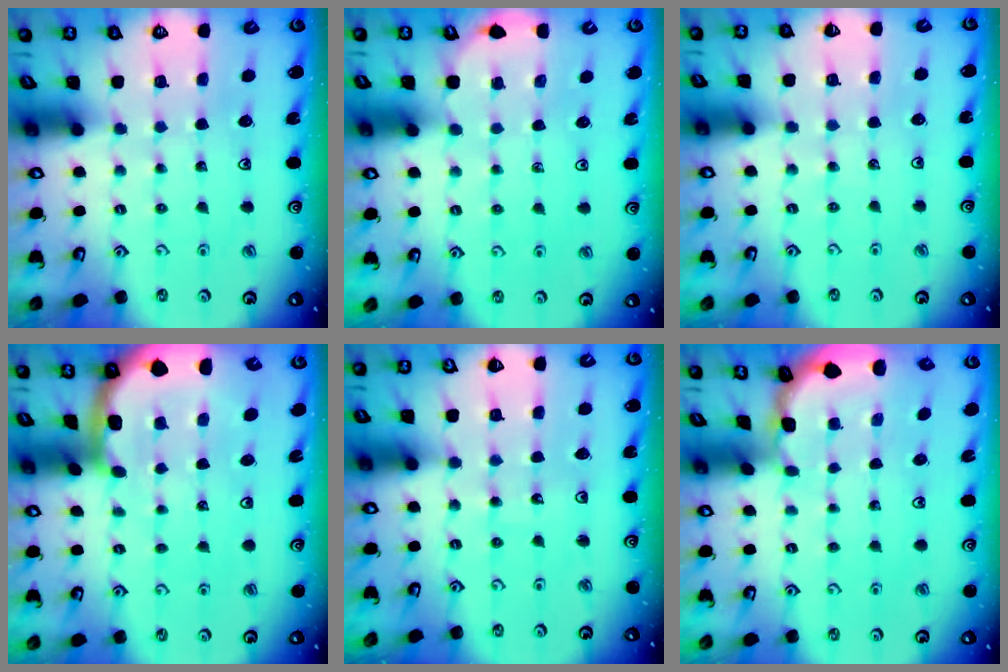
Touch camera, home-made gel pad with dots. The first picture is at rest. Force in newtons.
{"total": 2.7, "press": 2.6, "slide": 0.8}
{"total": 2.1, "press": 2.1, "slide": 0.4}
{"total": 4.5, "press": 4.4, "slide": 0.8}
{"total": 4.1, "press": 4.1, "slide": 0.3}
{"total": 0.8, "press": 0.8, "slide": 0.2}